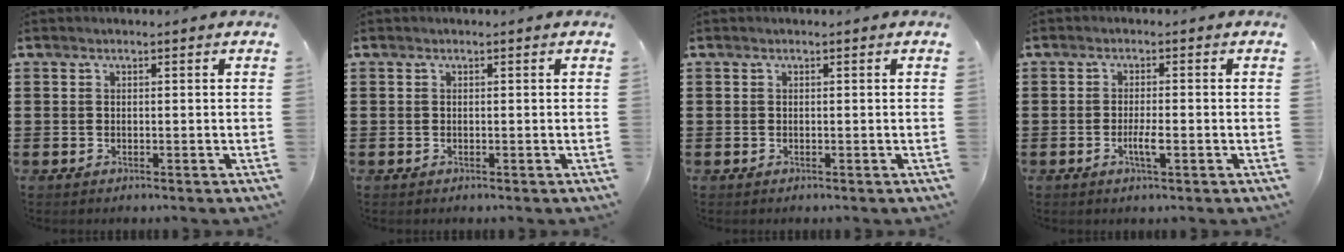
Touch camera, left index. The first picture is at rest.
{"total": 0.0}
{"total": 0.0}
{"total": 3.0, "force": [-0.9, 0.4, 2.8], "torque": [-0.056, -0.002, -0.017]}